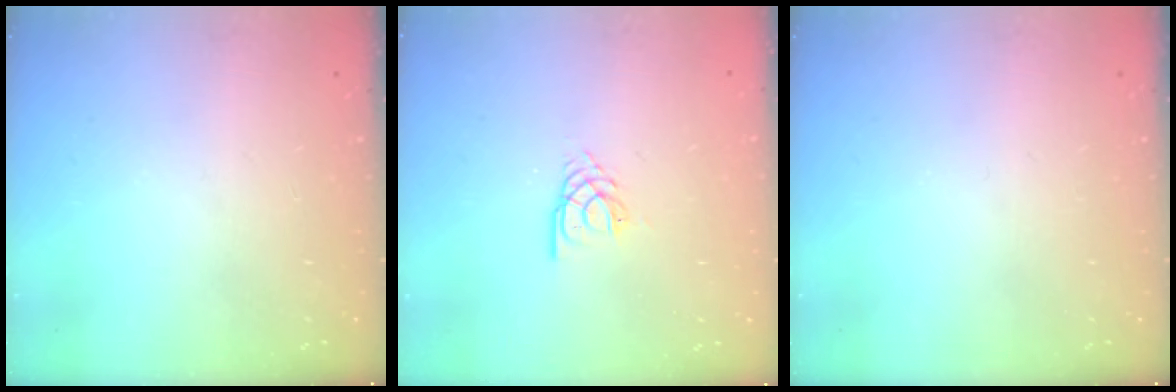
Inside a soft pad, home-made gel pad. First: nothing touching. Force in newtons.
{"total": 2.8, "press": 2.8, "slide": 0.3}
{"total": 0.0}